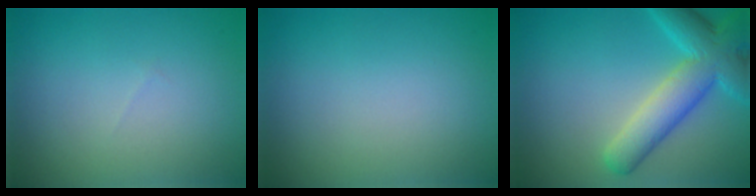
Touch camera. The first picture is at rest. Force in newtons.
{"total": 0.0}
{"total": 7.3, "press": 7.3, "slide": 0.3}